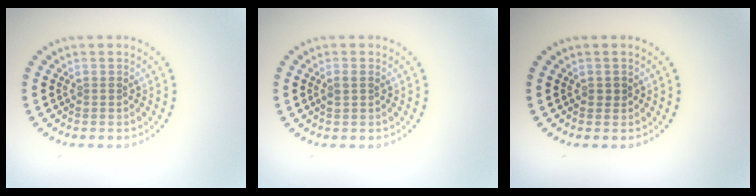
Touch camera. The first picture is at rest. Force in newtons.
{"total": 0.9, "press": 0.9, "slide": 0.2}
{"total": 0.7, "press": 0.6, "slide": 0.1}